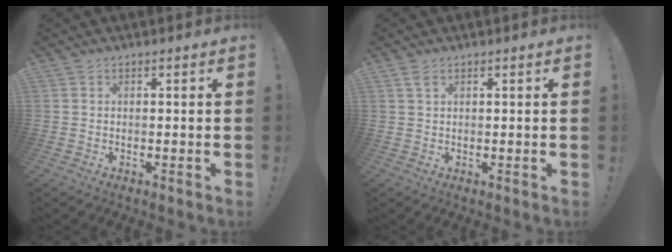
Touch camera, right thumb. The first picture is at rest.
{"total": 1.8, "force": [1.1, 0.6, 1.2], "torque": [-0.024, 0.000, 0.019]}